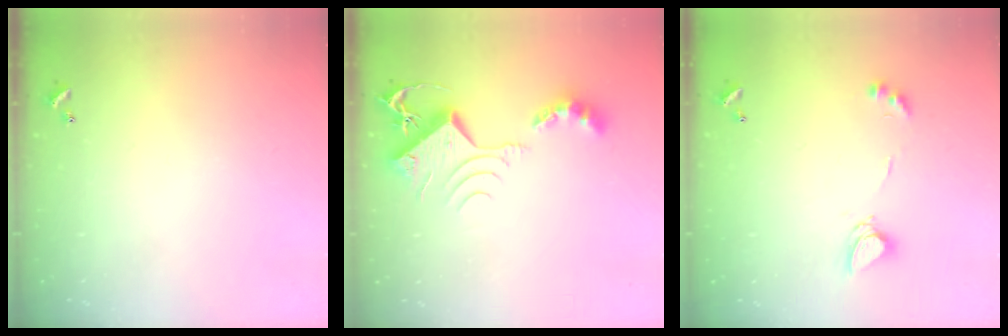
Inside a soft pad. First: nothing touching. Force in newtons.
{"total": 10.1, "press": 10.0, "slide": 1.7}
{"total": 6.0, "press": 6.0, "slide": 0.4}